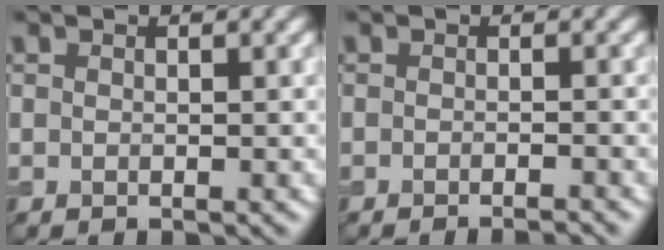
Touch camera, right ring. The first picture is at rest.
{"total": 1.9, "force": [-1.5, 0.3, 1.3], "torque": [-0.007, 0.000, -0.025]}